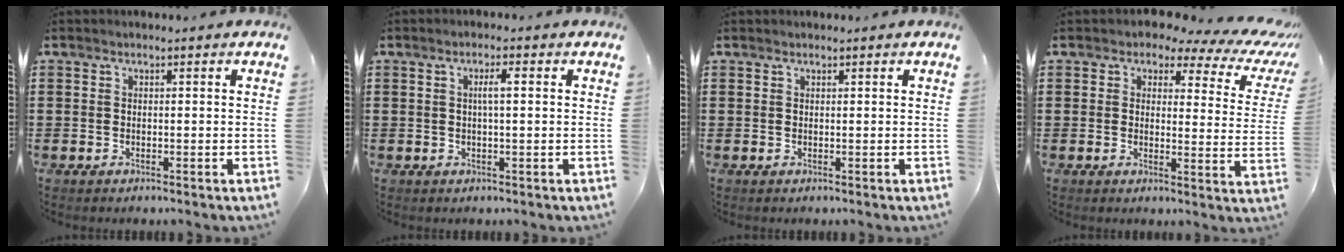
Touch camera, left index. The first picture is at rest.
{"total": 2.4, "force": [0.4, 0.4, 2.3], "torque": [-0.046, 0.003, 0.005]}
{"total": 0.0}
{"total": 3.8, "force": [2.7, 1.8, 2.1], "torque": [-0.044, -0.016, 0.036]}